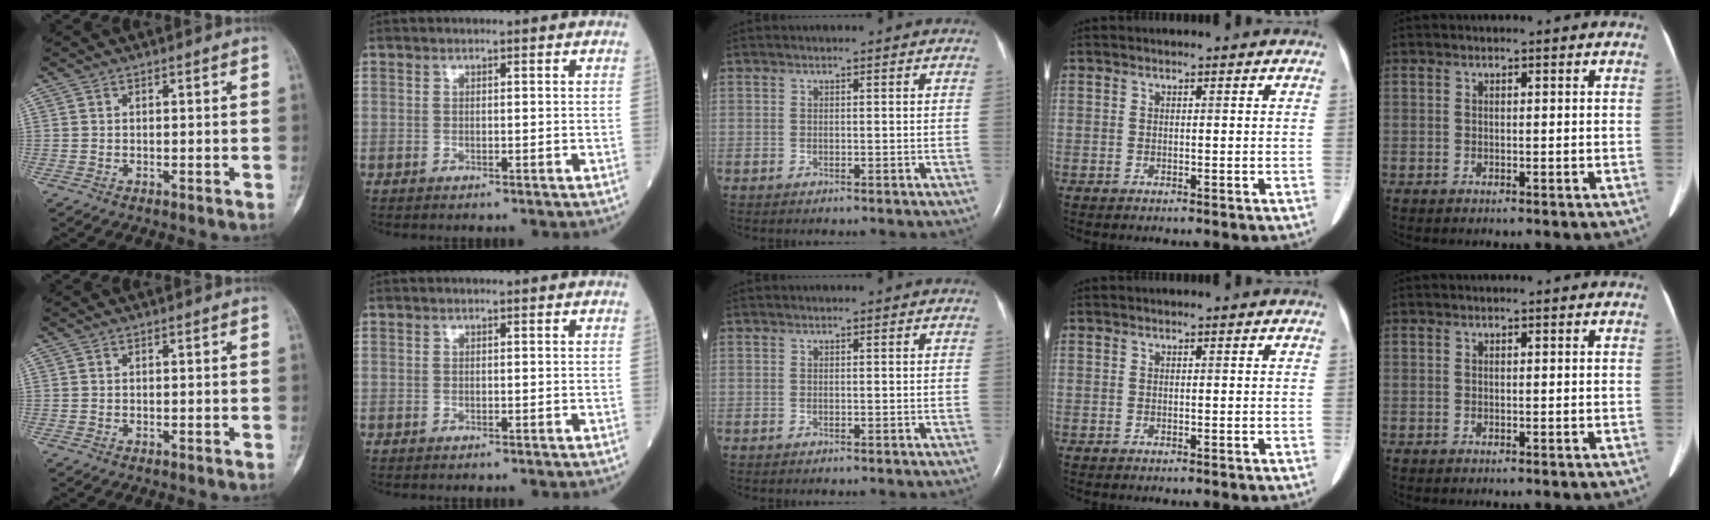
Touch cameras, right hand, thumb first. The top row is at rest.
{}